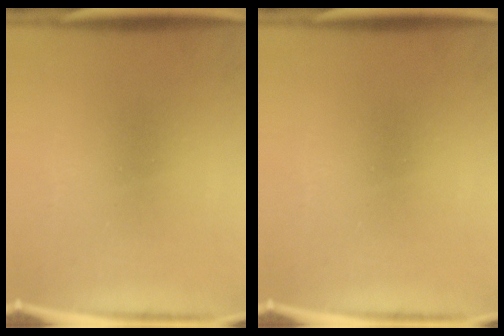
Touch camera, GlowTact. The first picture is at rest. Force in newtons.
{"total": 0.0}